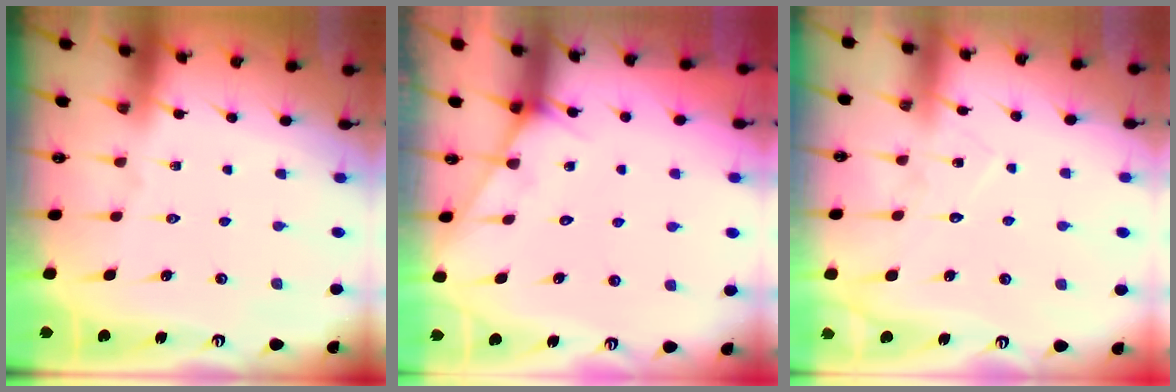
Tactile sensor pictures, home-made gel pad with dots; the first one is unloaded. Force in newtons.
{"total": 4.1, "press": 4.1, "slide": 0.4}
{"total": 7.5, "press": 7.5, "slide": 0.5}